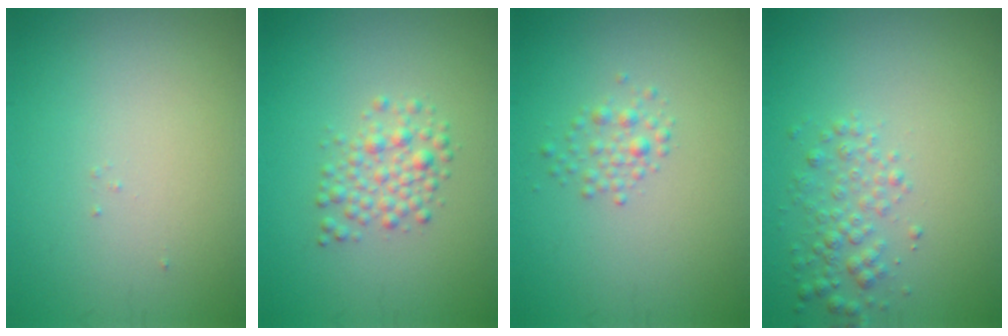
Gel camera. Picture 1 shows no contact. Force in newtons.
{"total": 2.5, "press": 2.5, "slide": 0.0}
{"total": 1.4, "press": 1.4, "slide": 0.1}
{"total": 2.3, "press": 2.3, "slide": 0.0}